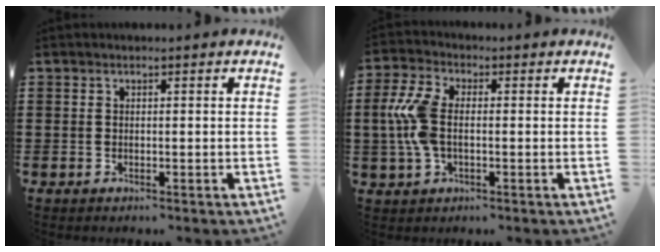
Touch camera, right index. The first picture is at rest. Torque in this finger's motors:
{"motor_torque": [1.45, -0.01, 0.40, 0.21]}